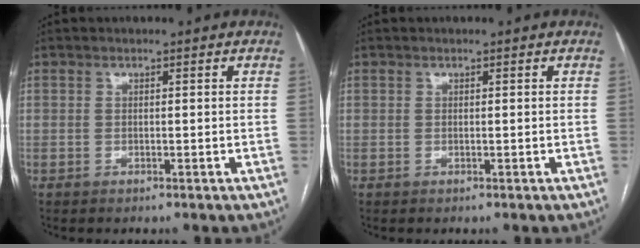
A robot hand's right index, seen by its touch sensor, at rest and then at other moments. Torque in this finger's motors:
{"motor_torque": [0.00, 0.00, 0.00, 0.00]}